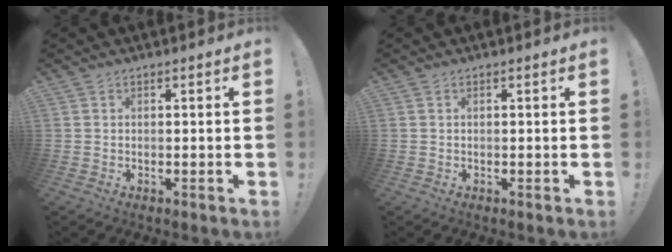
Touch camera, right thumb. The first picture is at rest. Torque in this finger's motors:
{"motor_torque": [-0.05, 0.23, 0.00, -0.23, 0.00]}